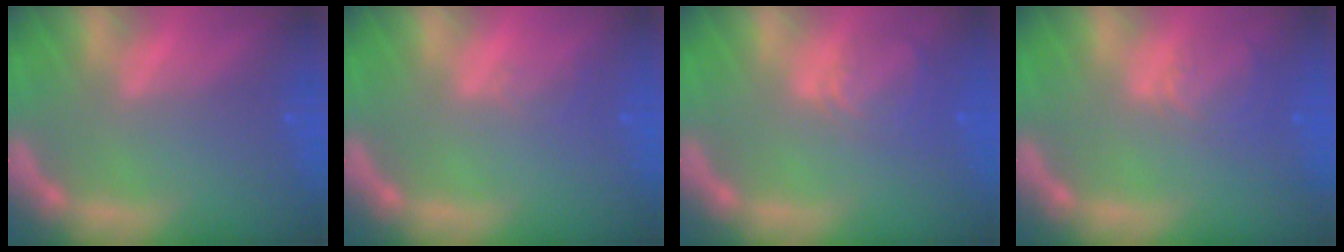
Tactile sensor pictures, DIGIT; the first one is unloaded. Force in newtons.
{"total": 1.0}
{"total": 3.4}
{"total": 2.9}